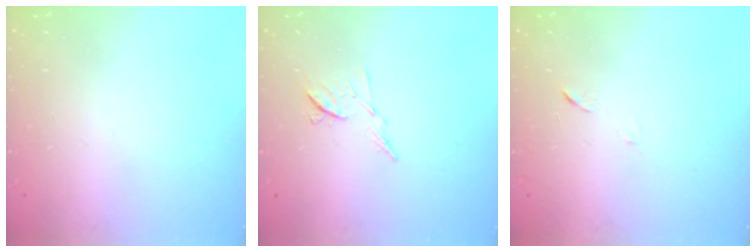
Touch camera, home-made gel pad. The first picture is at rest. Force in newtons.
{"total": 6.8, "press": 6.7, "slide": 0.8}
{"total": 5.0, "press": 4.9, "slide": 0.6}